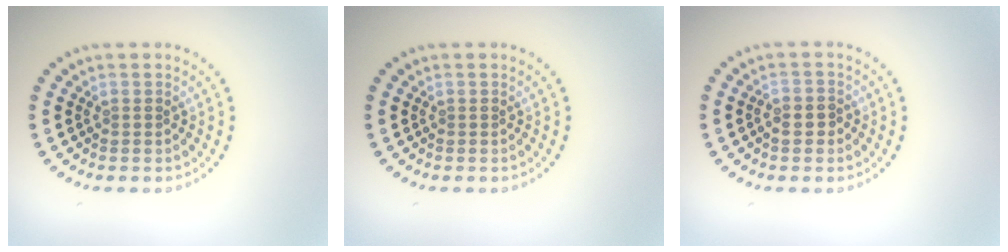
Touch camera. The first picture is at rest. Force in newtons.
{"total": 0.0}
{"total": 1.3, "press": 1.2, "slide": 0.5}